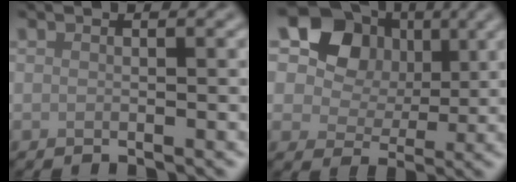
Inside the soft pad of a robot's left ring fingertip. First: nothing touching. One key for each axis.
{"total": 10.9, "fx": 4.3, "fy": 8.4, "fz": 5.5, "tx": -0.105, "ty": 0.029, "tz": 0.054}